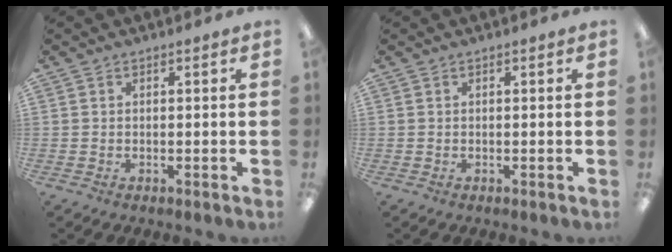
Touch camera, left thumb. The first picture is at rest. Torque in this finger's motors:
{"motor_torque": [0.00, 0.00, 0.00, 0.00, 0.00]}